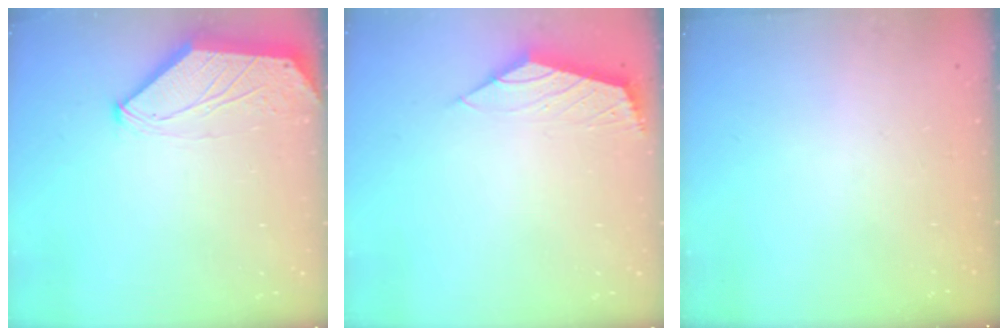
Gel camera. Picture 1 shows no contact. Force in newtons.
{"total": 2.3, "press": 2.3, "slide": 0.6}
{"total": 0.0}